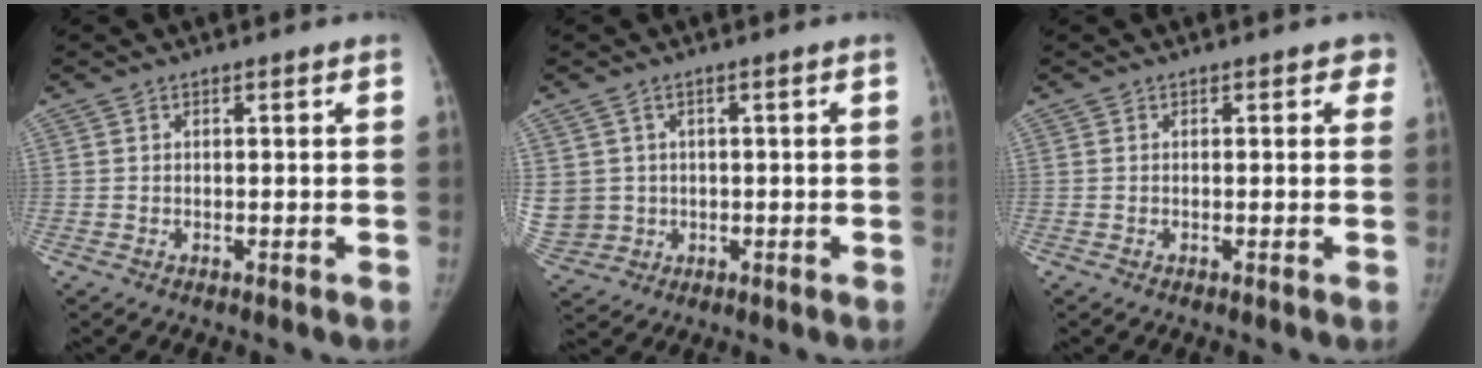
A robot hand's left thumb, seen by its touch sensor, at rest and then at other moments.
{"total": 8.1, "force": [0.5, 7.5, 3.1], "torque": [-0.075, 0.007, 0.032]}
{"total": 1.5, "force": [0.8, 1.0, 0.7], "torque": [0.018, 0.001, 0.000]}